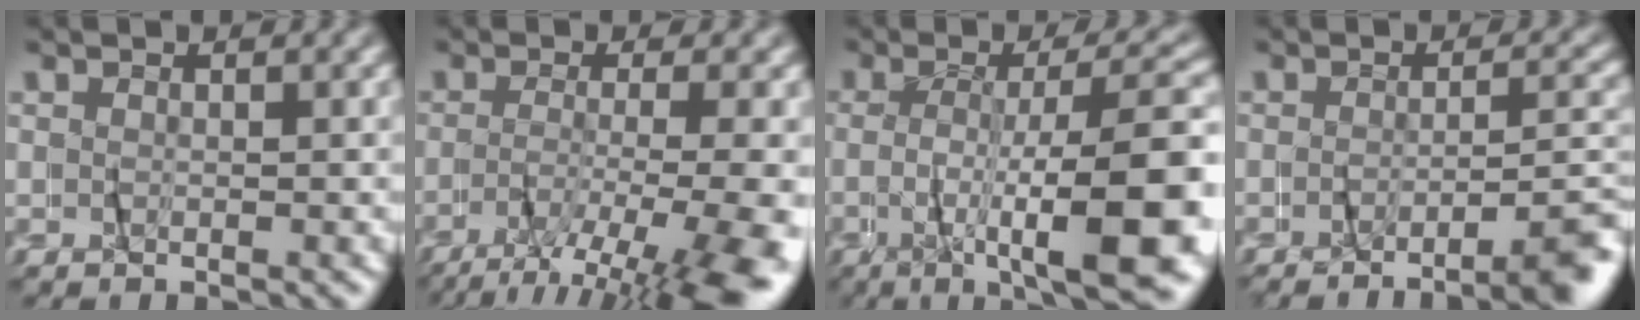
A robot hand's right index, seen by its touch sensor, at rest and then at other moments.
{"total": 8.9, "force": [-4.9, 2.0, 7.2], "torque": [-0.104, -0.026, -0.069]}
{"total": 10.5, "force": [-4.6, 2.0, 9.2], "torque": [-0.128, -0.009, -0.068]}
{"total": 5.5, "force": [-4.5, 0.9, 3.0], "torque": [-0.026, -0.002, -0.079]}